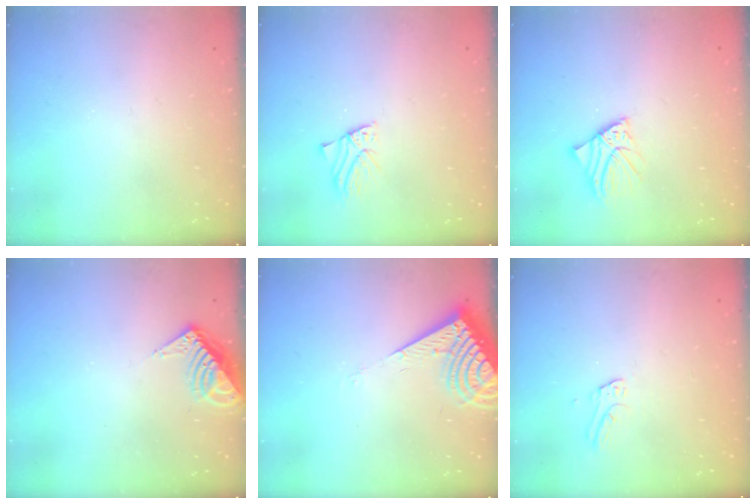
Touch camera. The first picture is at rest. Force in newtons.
{"total": 1.8, "press": 1.8, "slide": 0.1}
{"total": 3.7, "press": 3.7, "slide": 0.3}
{"total": 8.2, "press": 8.2, "slide": 1.0}
{"total": 10.7, "press": 10.6, "slide": 1.1}
{"total": 3.3, "press": 3.3, "slide": 0.3}